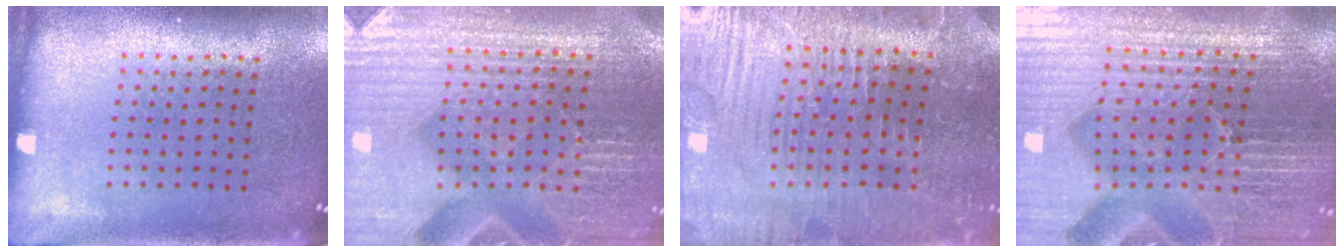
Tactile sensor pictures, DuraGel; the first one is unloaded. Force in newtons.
{"total": 4.9, "press": 4.7, "slide": 1.5}
{"total": 3.6, "press": 3.6, "slide": 0.4}
{"total": 7.0, "press": 6.2, "slide": 3.4}